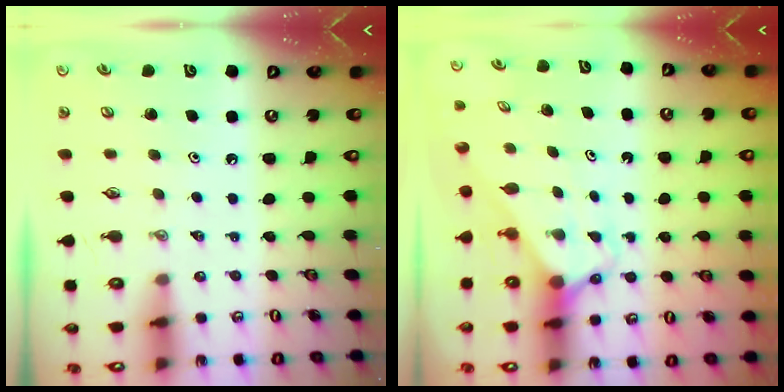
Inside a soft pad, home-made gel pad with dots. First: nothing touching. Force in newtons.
{"total": 2.7, "press": 2.7, "slide": 0.2}